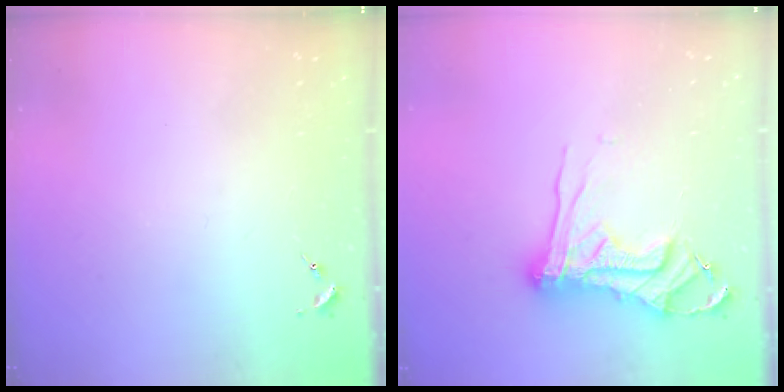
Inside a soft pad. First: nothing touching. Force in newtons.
{"total": 14.8, "press": 14.8, "slide": 1.3}